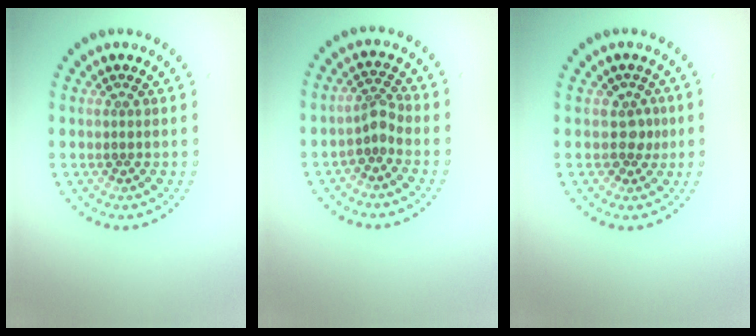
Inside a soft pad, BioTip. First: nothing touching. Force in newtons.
{"total": 1.9, "press": 1.3, "slide": 1.4}
{"total": 1.8, "press": 1.4, "slide": 1.2}